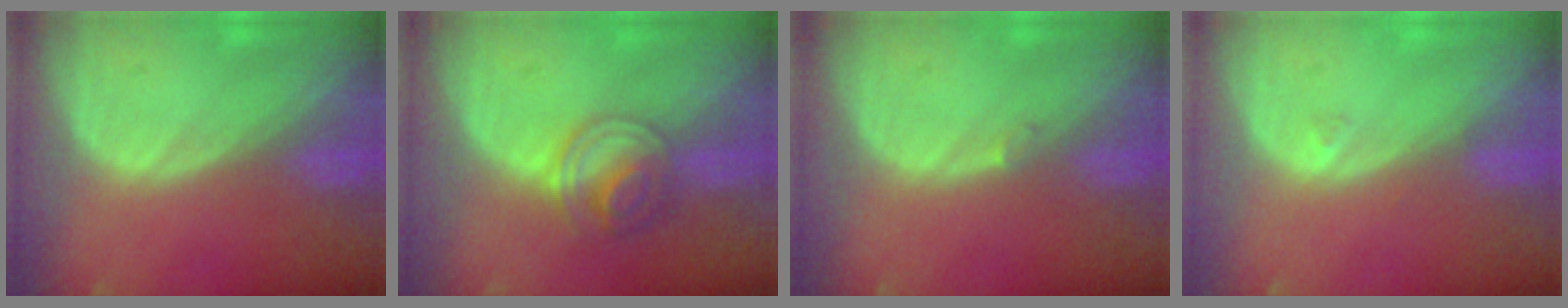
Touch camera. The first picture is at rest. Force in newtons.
{"total": 6.2, "press": 5.4, "slide": 3.0}
{"total": 0.6, "press": 0.5, "slide": 0.3}
{"total": 0.5, "press": 0.5, "slide": 0.2}